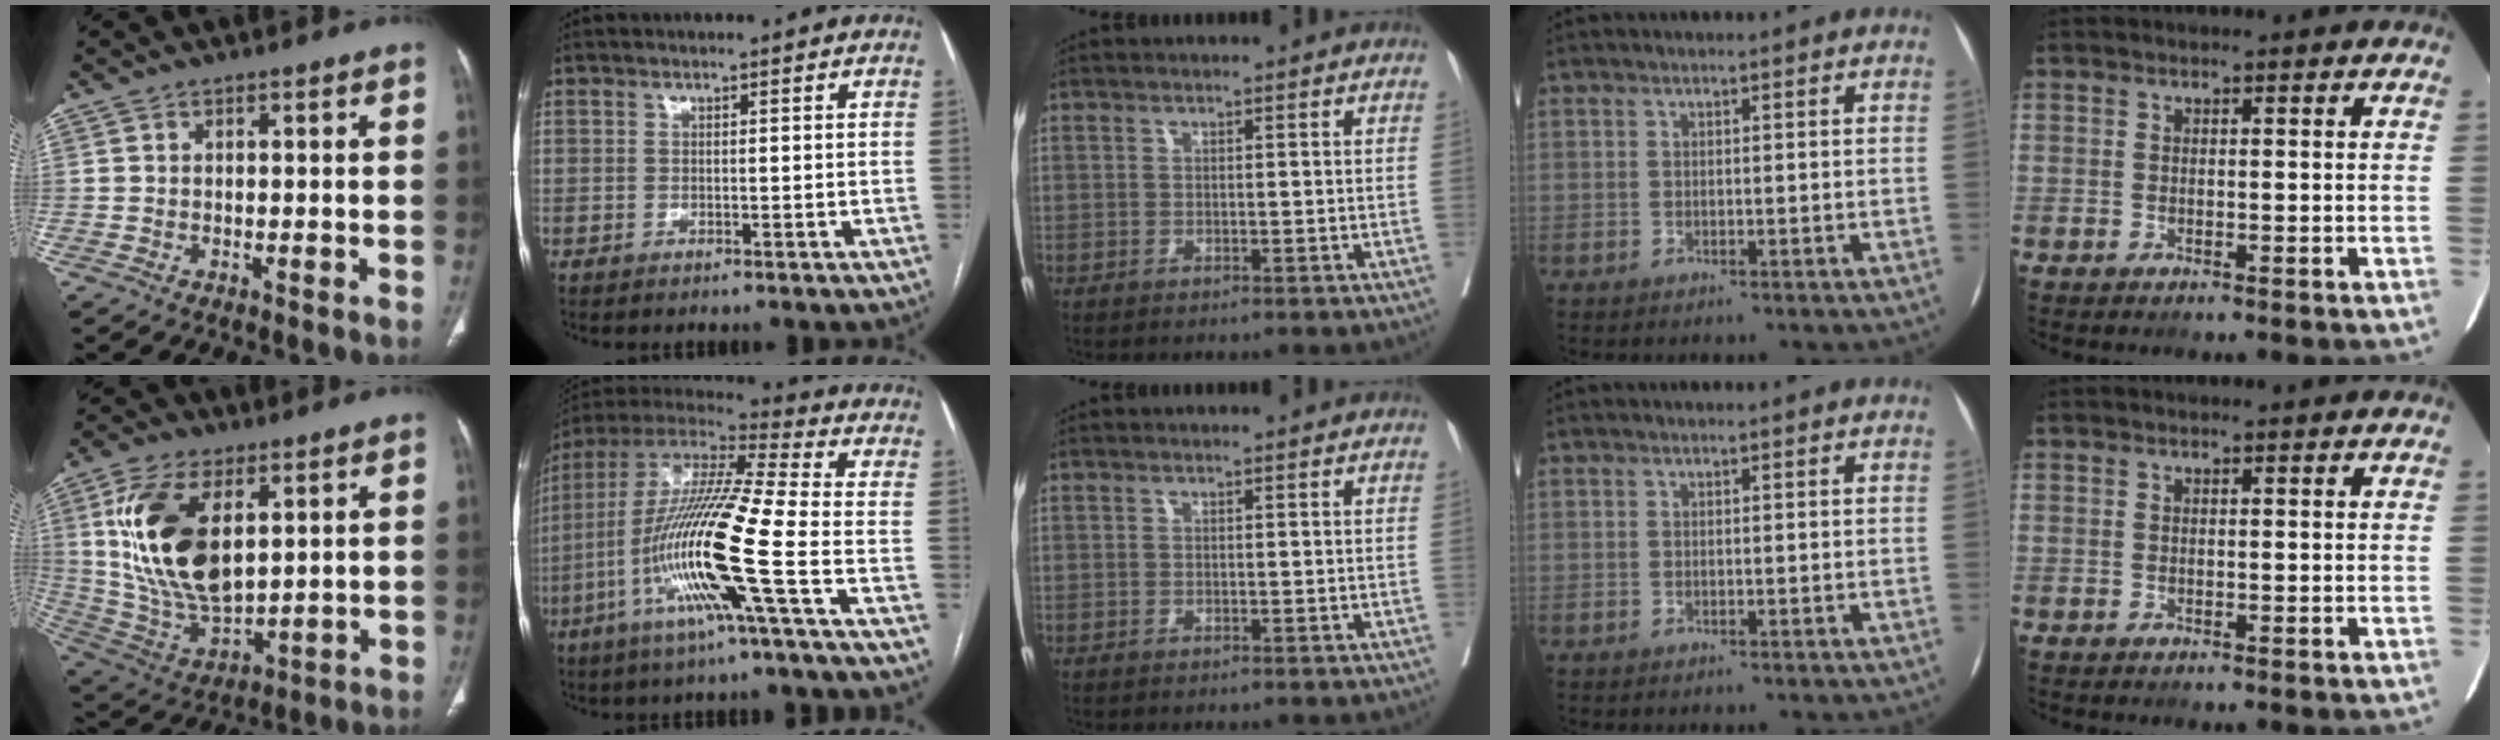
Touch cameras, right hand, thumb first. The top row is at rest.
{"thumb": {"total": 20.0, "force": [5.6, 10.6, 15.9], "torque": [-0.295, -0.024, 0.116]}, "index": {"total": 18.4, "force": [-5.7, -0.6, 17.5], "torque": [-0.352, -0.011, -0.120]}}